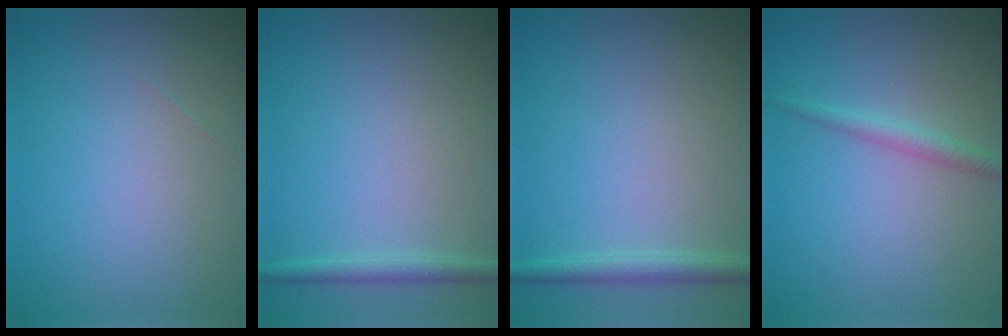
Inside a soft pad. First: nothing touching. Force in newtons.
{"total": 1.6, "press": 1.6, "slide": 0.1}
{"total": 1.8, "press": 1.8, "slide": 0.1}
{"total": 1.6, "press": 1.6, "slide": 0.1}